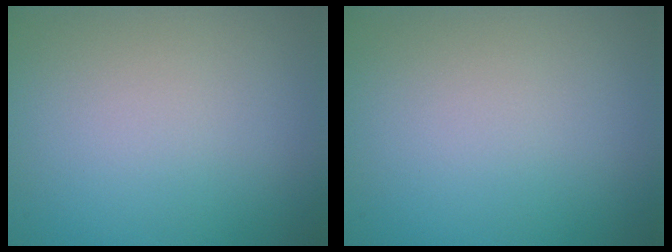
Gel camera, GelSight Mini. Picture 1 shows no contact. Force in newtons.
{"total": 0.0}